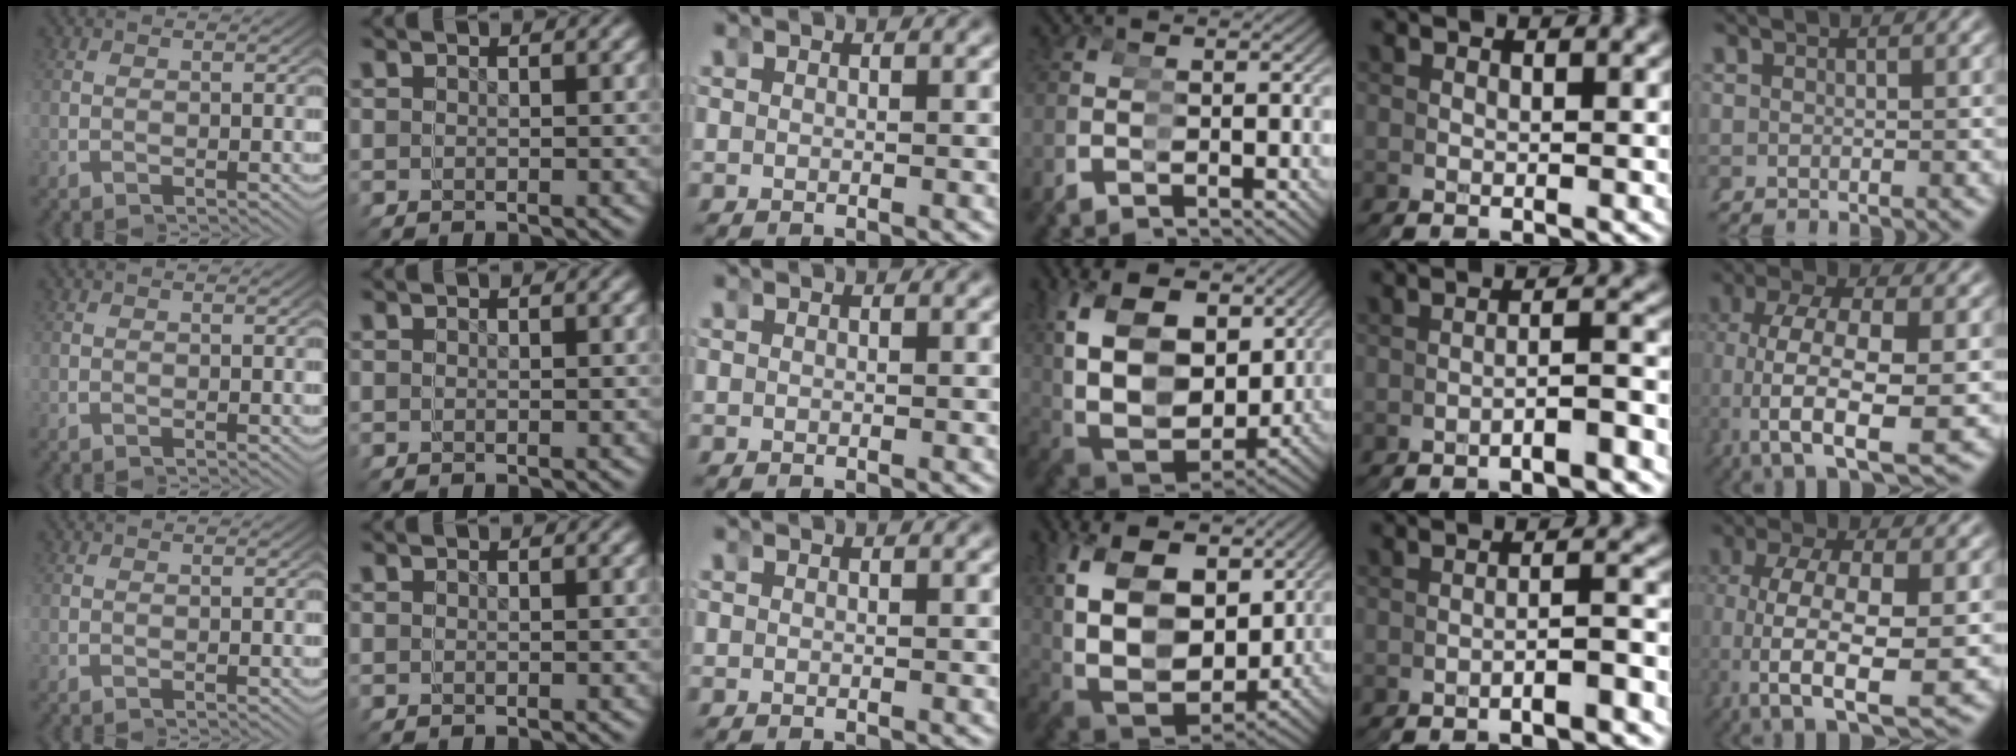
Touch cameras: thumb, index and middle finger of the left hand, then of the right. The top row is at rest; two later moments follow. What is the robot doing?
{"motion": "grasp_and_lifting", "object": "bandage"}